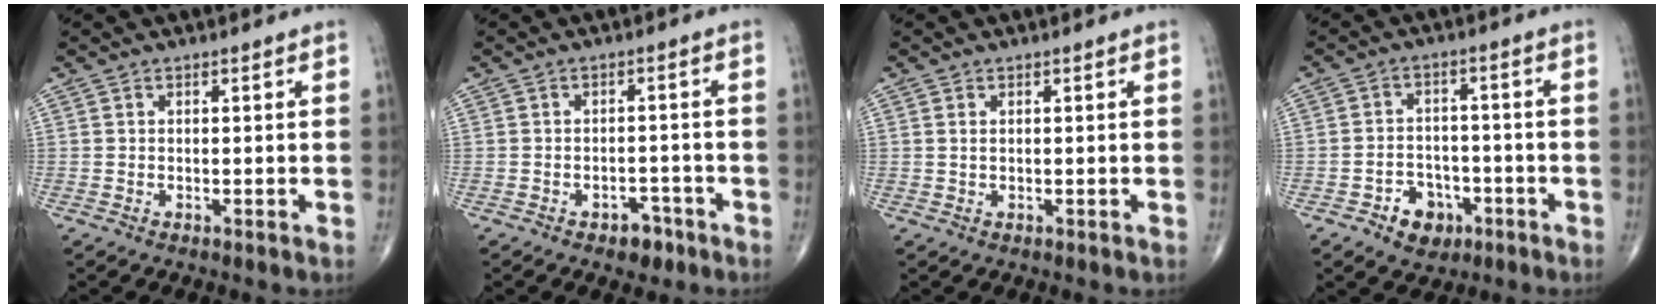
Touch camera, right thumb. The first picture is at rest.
{"total": 3.9, "force": [-2.4, 2.4, 1.9], "torque": [-0.010, 0.019, -0.029]}
{"total": 0.8, "force": [0.3, 0.5, 0.6], "torque": [-0.015, 0.002, 0.010]}
{"total": 6.8, "force": [-3.4, 5.1, 3.0], "torque": [-0.020, 0.028, -0.049]}